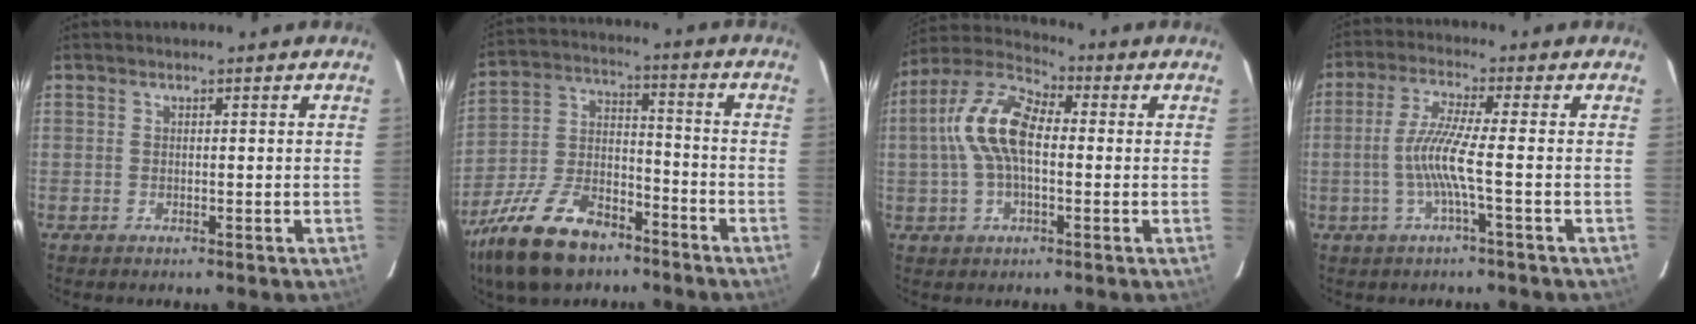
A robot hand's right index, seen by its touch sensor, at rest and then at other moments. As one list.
[{"total": 18.5, "force": [-12.6, 9.2, 9.9], "torque": [-0.222, -0.004, -0.222]}, {"total": 12.3, "force": [0.1, 6.1, 10.7], "torque": [-0.220, 0.023, -0.005]}, {"total": 6.8, "force": [-1.8, -0.9, 6.5], "torque": [-0.143, -0.003, -0.032]}]